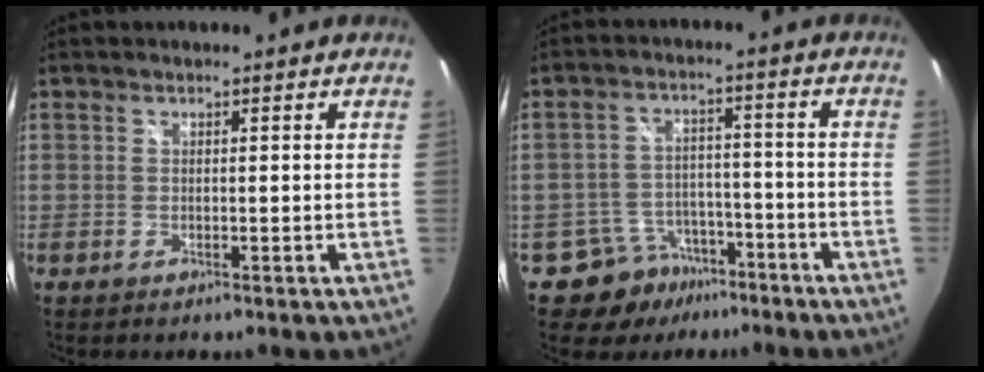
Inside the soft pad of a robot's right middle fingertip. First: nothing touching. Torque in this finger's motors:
{"motor_torque": [0.35, -0.44, -0.06, 0.00]}